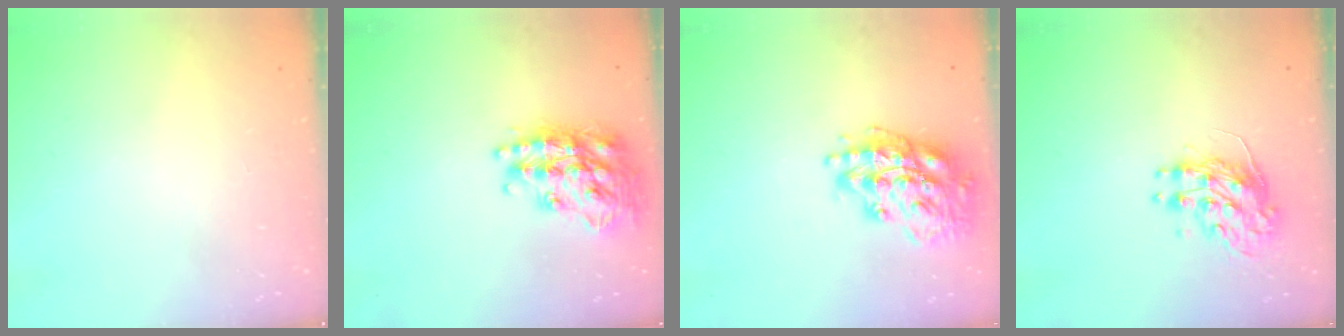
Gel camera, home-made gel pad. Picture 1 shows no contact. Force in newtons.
{"total": 21.9, "press": 21.8, "slide": 1.8}
{"total": 17.5, "press": 17.5, "slide": 0.9}
{"total": 9.2, "press": 9.2, "slide": 0.7}